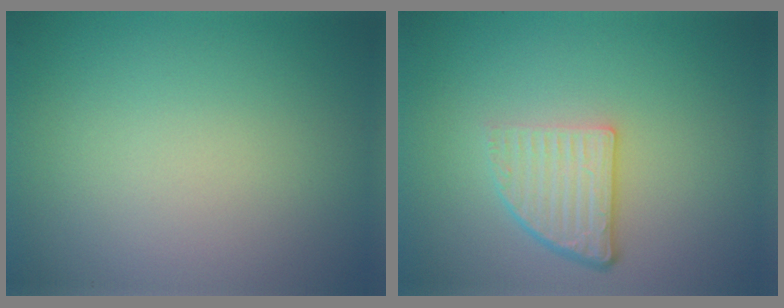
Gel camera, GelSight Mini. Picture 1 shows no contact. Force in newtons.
{"total": 3.8, "press": 2.5, "slide": 2.9}